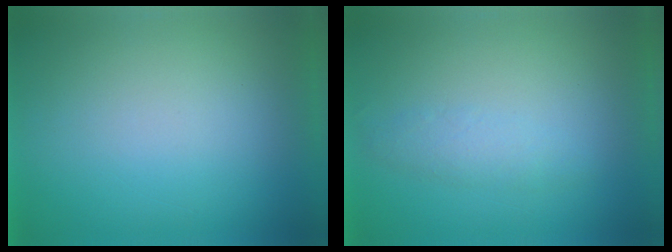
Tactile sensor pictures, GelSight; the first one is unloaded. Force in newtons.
{"total": 2.5}